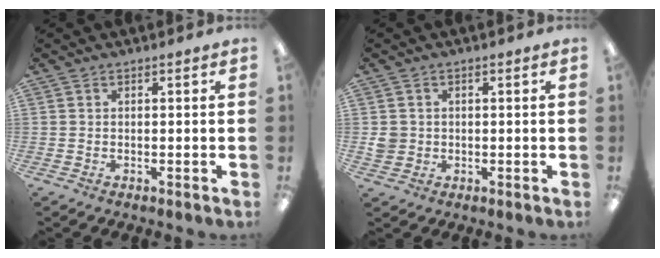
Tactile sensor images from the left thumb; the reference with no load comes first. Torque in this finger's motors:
{"motor_torque": [-0.05, 0.06, 0.03, -0.02, 0.00]}